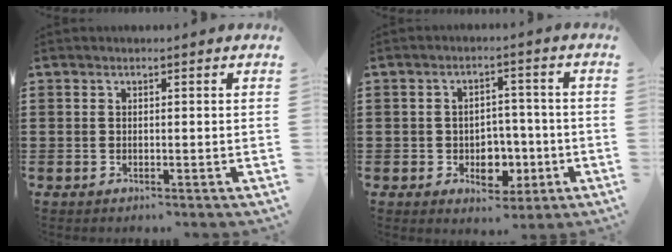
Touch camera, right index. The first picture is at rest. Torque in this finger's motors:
{"motor_torque": [0.19, -0.02, 0.18, 0.09]}